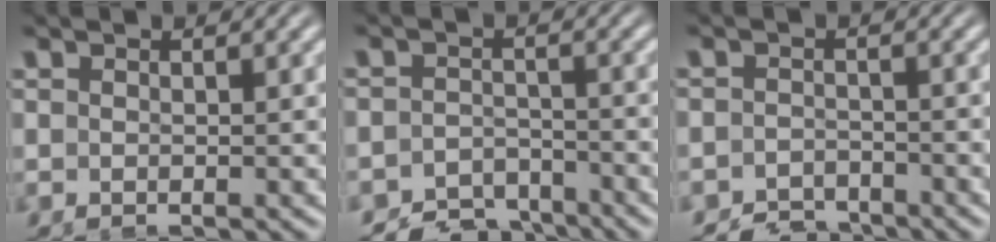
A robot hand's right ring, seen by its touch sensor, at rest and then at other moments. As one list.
[{"total": 6.8, "force": [-6.2, 2.6, 0.7], "torque": [0.015, -0.020, -0.111]}, {"total": 4.7, "force": [-4.5, 1.3, -0.1], "torque": [0.016, -0.020, -0.081]}]